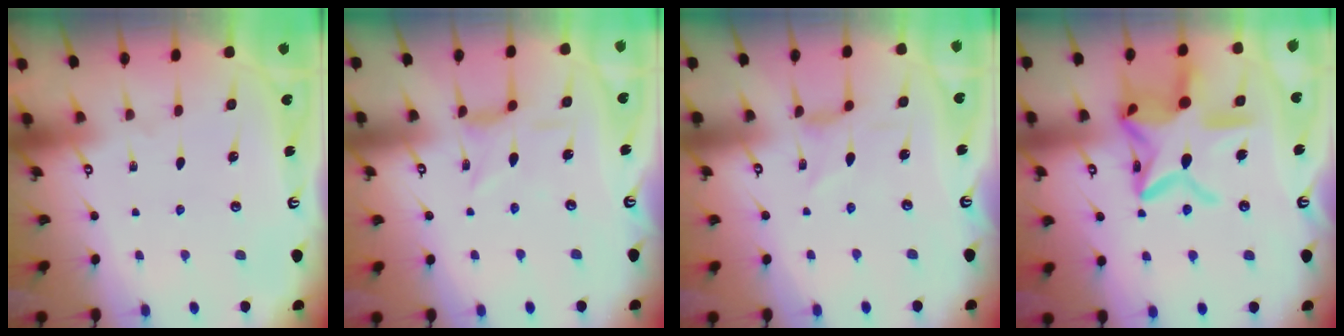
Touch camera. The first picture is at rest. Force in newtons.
{"total": 1.8, "press": 1.7, "slide": 0.4}
{"total": 0.9, "press": 0.8, "slide": 0.3}
{"total": 19.8, "press": 19.7, "slide": 1.5}